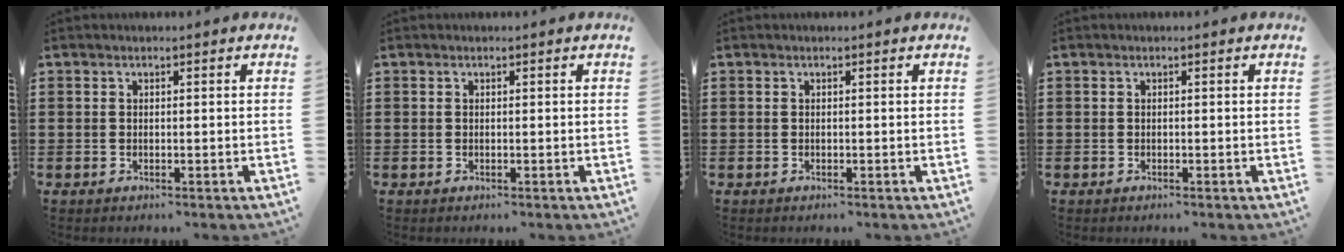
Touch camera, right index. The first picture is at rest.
{"total": 0.0}
{"total": 0.0}
{"total": 0.0}